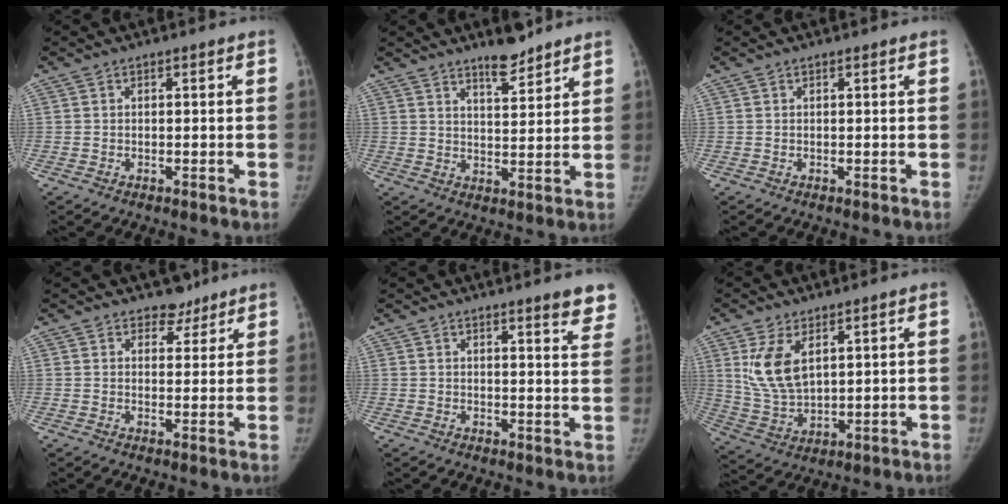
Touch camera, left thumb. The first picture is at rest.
{"total": 6.2, "force": [5.1, 1.6, 3.1], "torque": [-0.030, -0.040, 0.081]}
{"total": 0.0}
{"total": 3.5, "force": [2.8, 2.2, 0.2], "torque": [0.027, -0.016, 0.036]}
{"total": 7.6, "force": [6.0, 0.9, 4.6], "torque": [-0.031, -0.031, 0.057]}
{"total": 9.7, "force": [3.8, 5.2, 7.3], "torque": [-0.131, -0.015, 0.088]}